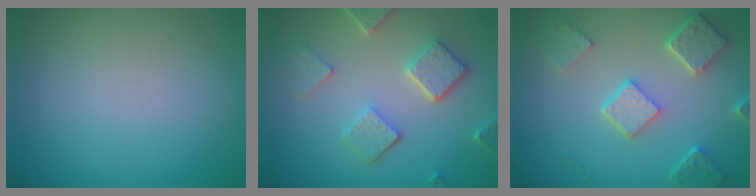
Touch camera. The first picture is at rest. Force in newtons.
{"total": 4.8, "press": 3.7, "slide": 3.0}
{"total": 4.9, "press": 3.8, "slide": 3.0}